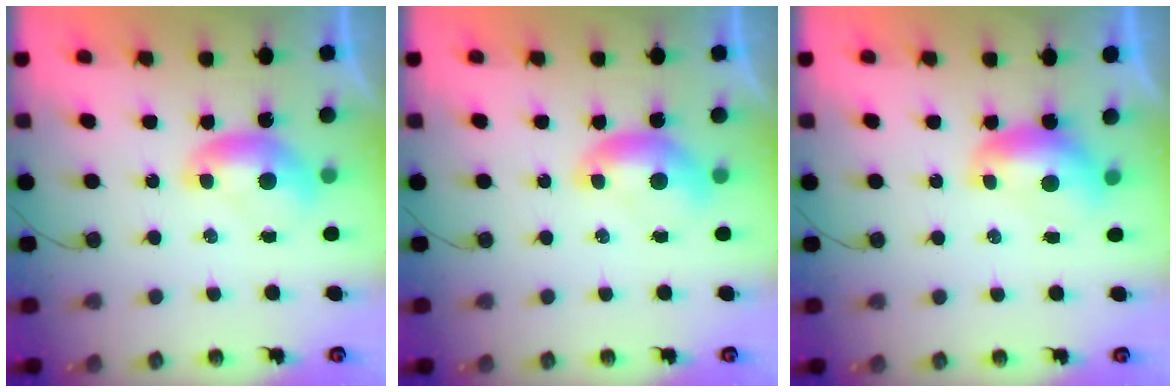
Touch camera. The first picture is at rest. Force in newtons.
{"total": 0.0}
{"total": 1.3, "press": 1.2, "slide": 0.4}